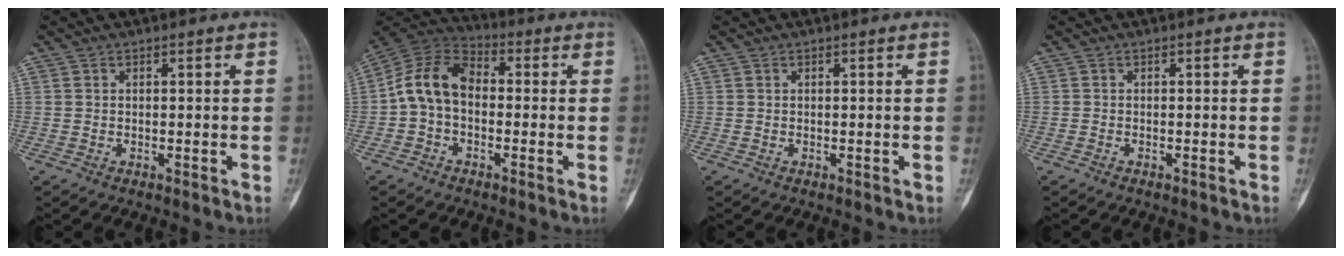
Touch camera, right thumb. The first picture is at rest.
{"total": 11.0, "force": [-0.7, 7.6, 7.9], "torque": [-0.136, 0.035, -0.031]}
{"total": 0.0}
{"total": 0.0}